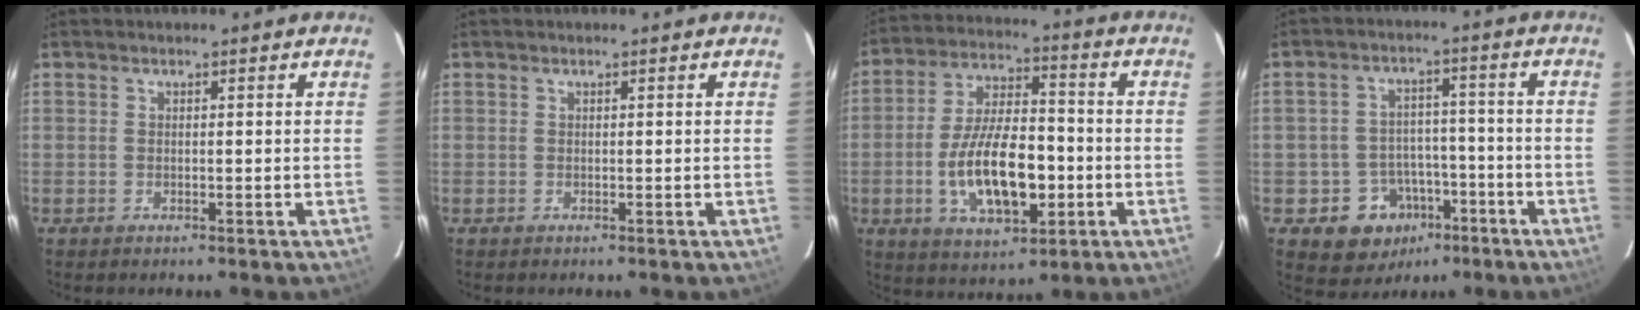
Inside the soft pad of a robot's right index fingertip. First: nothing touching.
{"total": 0.0}
{"total": 15.9, "force": [-3.8, 7.0, 13.7], "torque": [-0.264, 0.003, -0.056]}
{"total": 10.1, "force": [-5.4, 8.1, 2.7], "torque": [-0.061, 0.032, -0.060]}